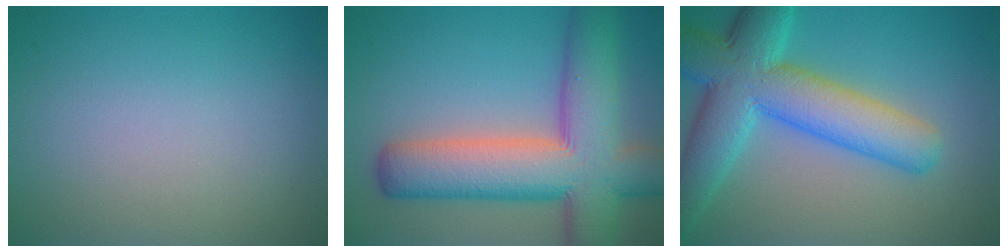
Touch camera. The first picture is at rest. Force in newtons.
{"total": 12.1, "press": 12.1, "slide": 0.6}
{"total": 10.0, "press": 10.0, "slide": 0.8}